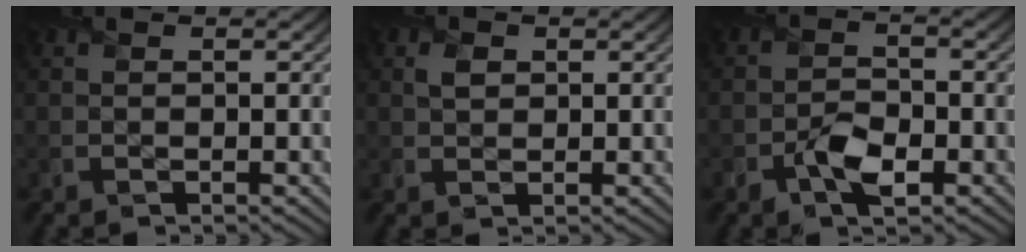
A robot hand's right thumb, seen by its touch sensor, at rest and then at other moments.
{"total": 1.9, "force": [0.6, 1.5, 1.0], "torque": [-0.023, -0.001, 0.009]}
{"total": 4.4, "force": [-2.1, 2.5, 2.9], "torque": [-0.054, -0.003, -0.042]}